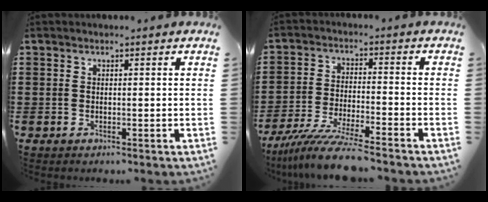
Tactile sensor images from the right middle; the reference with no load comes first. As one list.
[{"total": 8.5, "force": [-7.4, 0.1, 4.3], "torque": [-0.093, -0.008, -0.141]}]